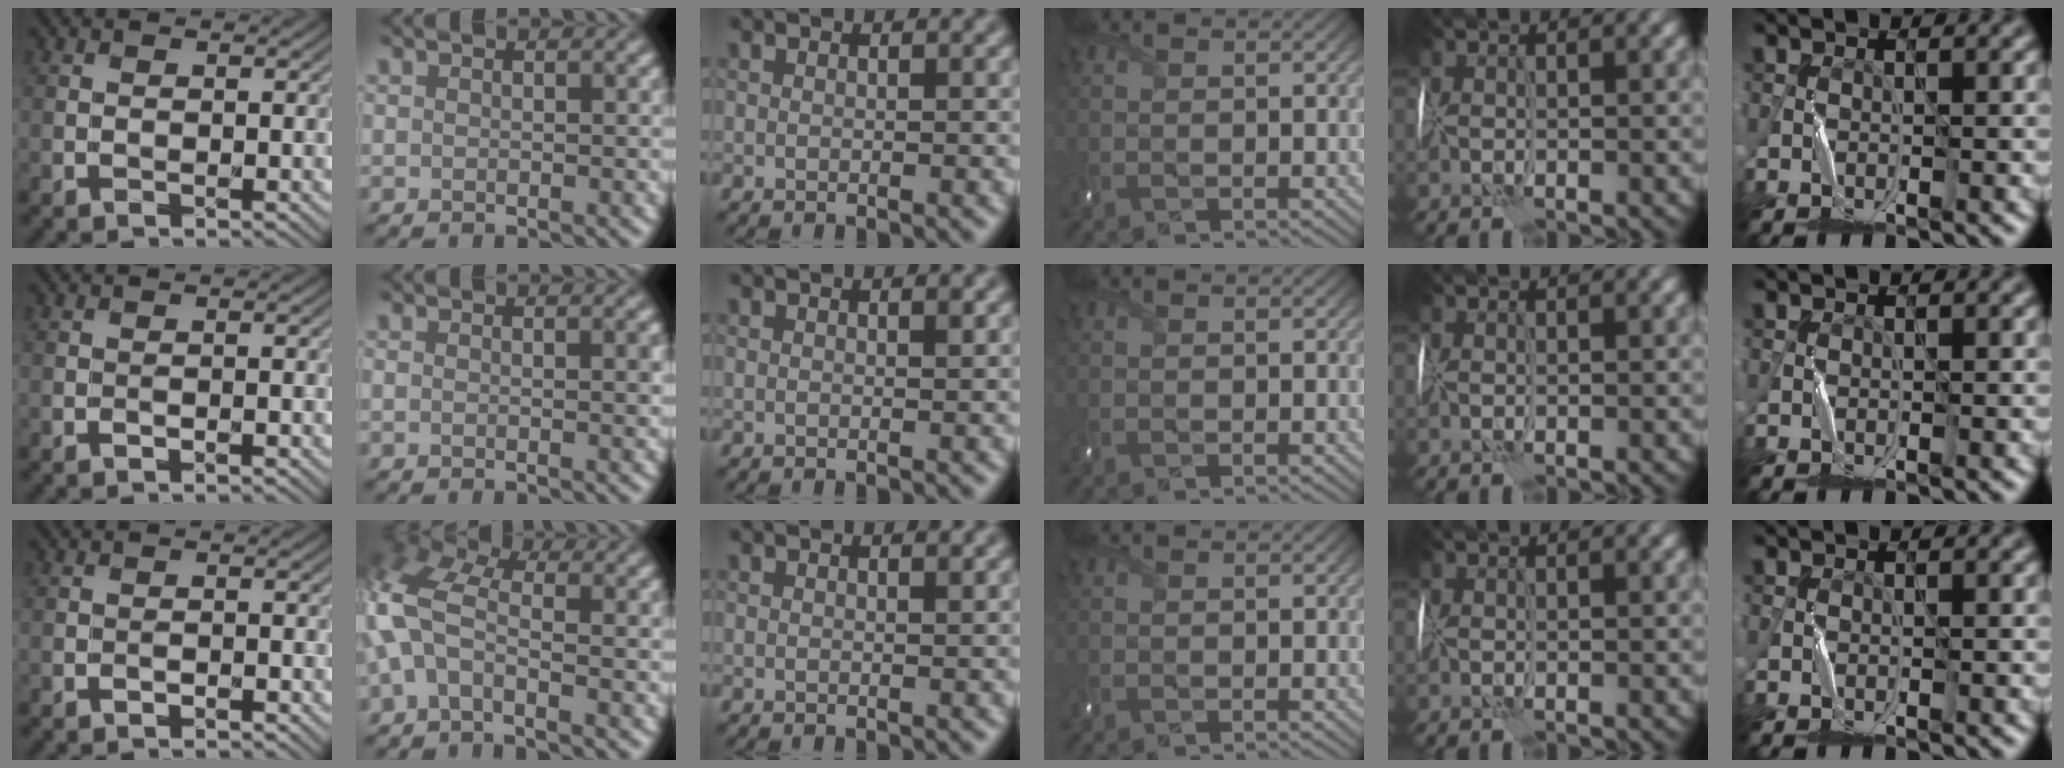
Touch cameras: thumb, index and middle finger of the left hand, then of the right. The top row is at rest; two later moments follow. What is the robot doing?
{"motion": "wrap", "object": "sponge"}